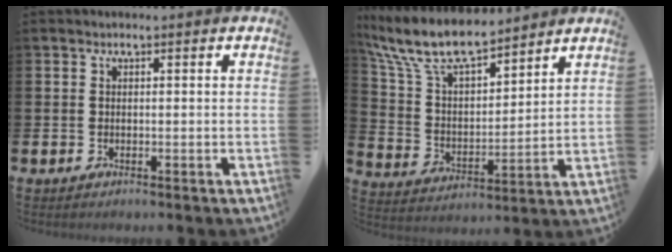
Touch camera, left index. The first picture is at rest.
{"total": 10.2, "force": [9.0, 2.6, 4.1], "torque": [-0.118, -0.049, 0.160]}